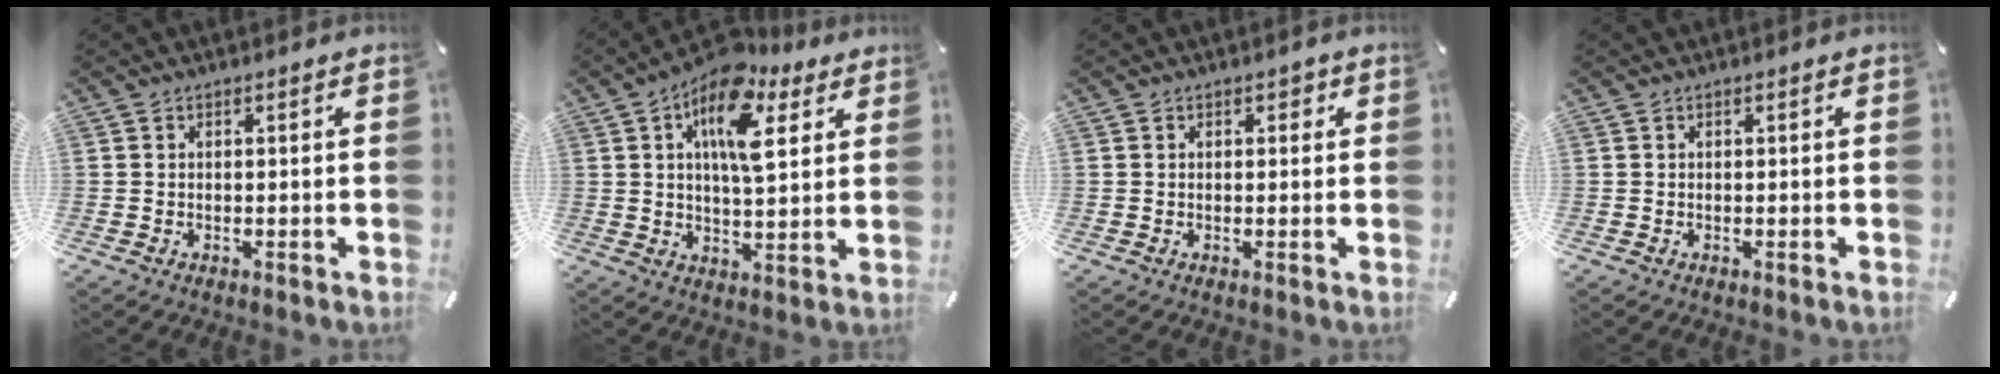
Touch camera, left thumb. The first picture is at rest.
{"total": 14.7, "force": [7.3, 6.8, 10.9], "torque": [-0.175, -0.025, 0.124]}
{"total": 1.2, "force": [0.3, 0.9, 0.6], "torque": [0.003, 0.001, 0.001]}
{"total": 0.0}